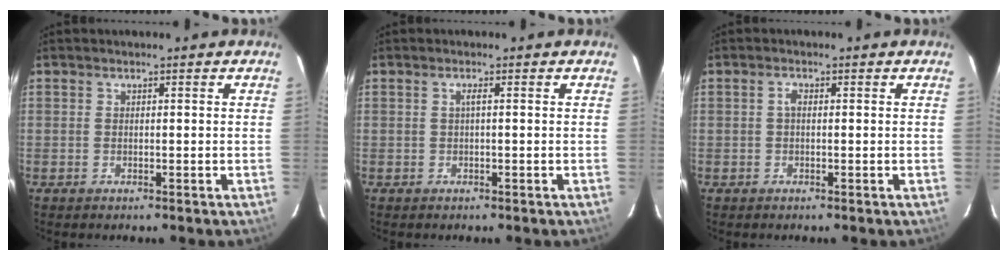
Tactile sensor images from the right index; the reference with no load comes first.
{"total": 0.8, "force": [0.0, -0.1, 0.7], "torque": [-0.012, 0.004, -0.003]}
{"total": 1.2, "force": [0.0, 0.6, 1.0], "torque": [-0.020, 0.007, -0.003]}